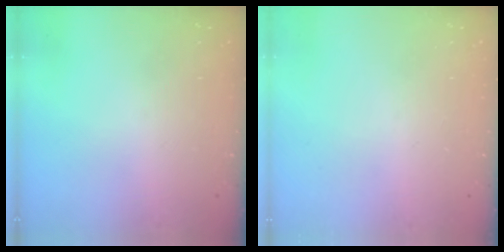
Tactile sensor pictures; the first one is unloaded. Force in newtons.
{"total": 0.0}